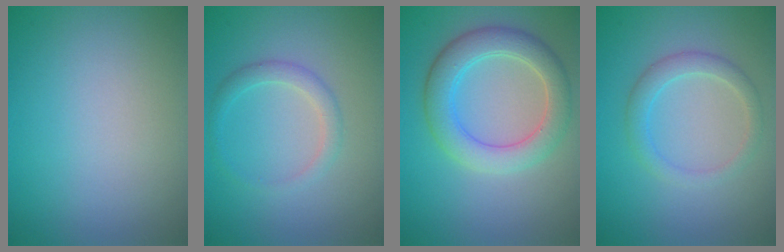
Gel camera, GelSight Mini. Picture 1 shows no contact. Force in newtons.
{"total": 1.8, "press": 1.8, "slide": 0.2}
{"total": 4.8, "press": 4.7, "slide": 0.3}
{"total": 2.2, "press": 2.2, "slide": 0.0}